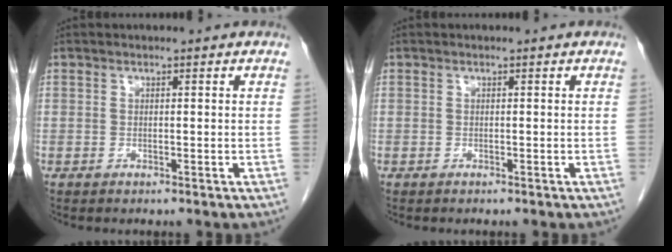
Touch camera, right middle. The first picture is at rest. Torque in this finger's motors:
{"motor_torque": [-0.03, 0.14, -0.03, -0.01]}